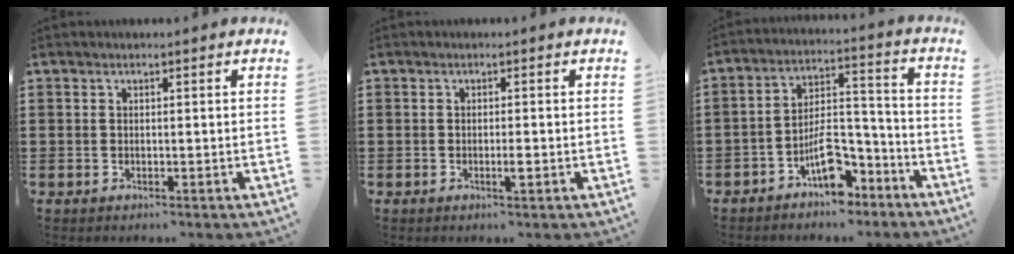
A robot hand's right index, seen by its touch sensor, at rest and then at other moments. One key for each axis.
{"total": 1.4, "fx": -0.6, "fy": 0.2, "fz": 1.3, "tx": -0.023, "ty": -0.004, "tz": -0.009}
{"total": 8.0, "fx": -5.2, "fy": 3.4, "fz": 4.9, "tx": -0.084, "ty": 0.012, "tz": -0.095}